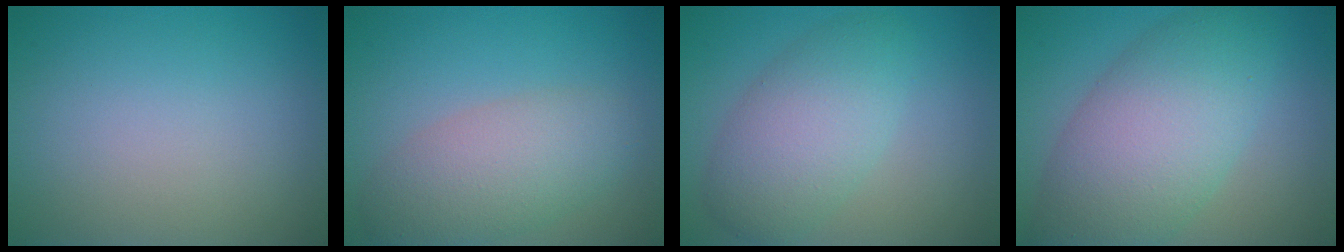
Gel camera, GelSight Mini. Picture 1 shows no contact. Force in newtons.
{"total": 4.9, "press": 4.9, "slide": 0.3}
{"total": 5.6, "press": 5.6, "slide": 0.2}
{"total": 8.8, "press": 8.8, "slide": 0.2}